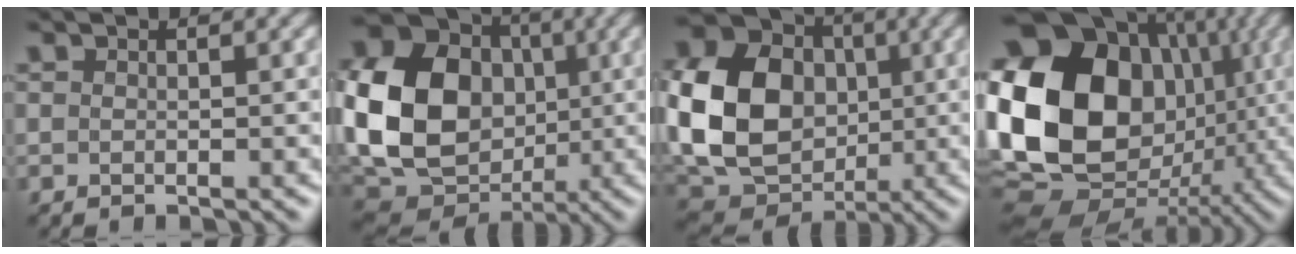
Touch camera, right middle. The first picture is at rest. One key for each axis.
{"total": 15.5, "fx": 0.4, "fy": 12.8, "fz": 8.7, "tx": -0.189, "ty": 0.004, "tz": 0.011}
{"total": 13.4, "fx": 0.5, "fy": 10.8, "fz": 7.8, "tx": -0.191, "ty": 0.008, "tz": 0.002}
{"total": 18.7, "fx": 1.6, "fy": 14.9, "fz": 11.2, "tx": -0.241, "ty": 0.015, "tz": 0.031}